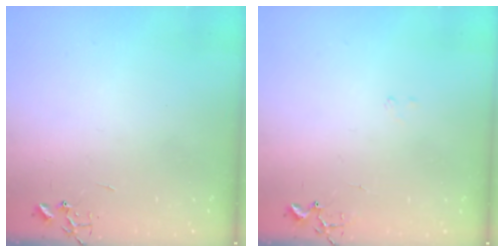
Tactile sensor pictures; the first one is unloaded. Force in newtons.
{"total": 8.6, "press": 8.5, "slide": 0.7}